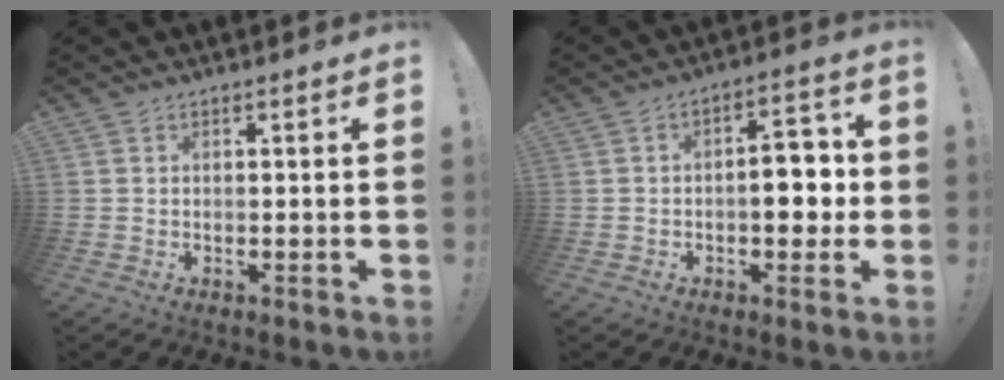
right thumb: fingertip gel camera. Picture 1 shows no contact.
{"total": 9.8, "force": [-1.0, 5.3, 8.2], "torque": [-0.109, 0.017, -0.017]}